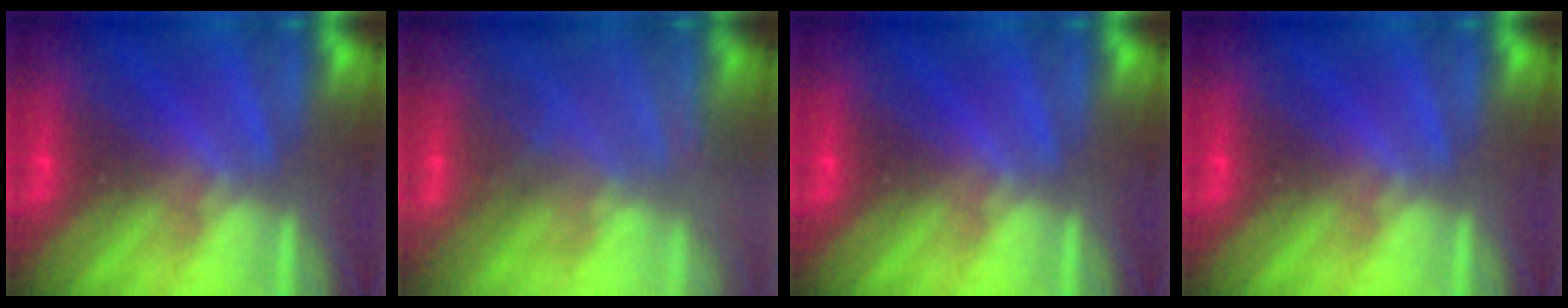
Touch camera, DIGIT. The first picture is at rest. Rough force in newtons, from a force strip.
{"total": 2.8}
{"total": 0.0}
{"total": 0.0}